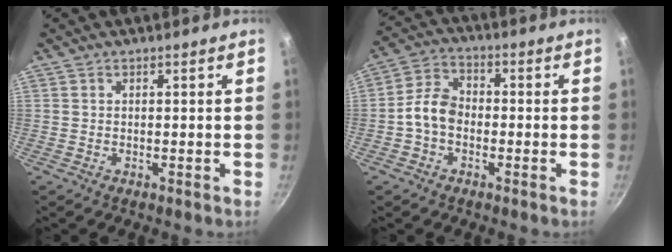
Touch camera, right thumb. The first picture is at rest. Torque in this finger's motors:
{"motor_torque": [1.25, 1.21, 0.69, -0.56, 0.05]}